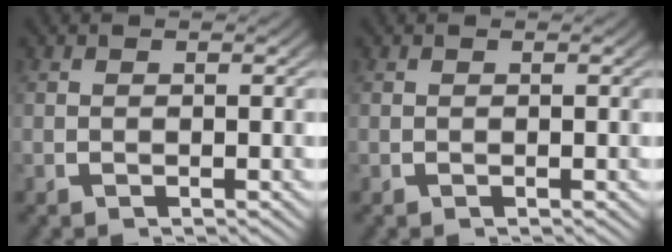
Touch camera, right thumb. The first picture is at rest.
{"total": 0.0}